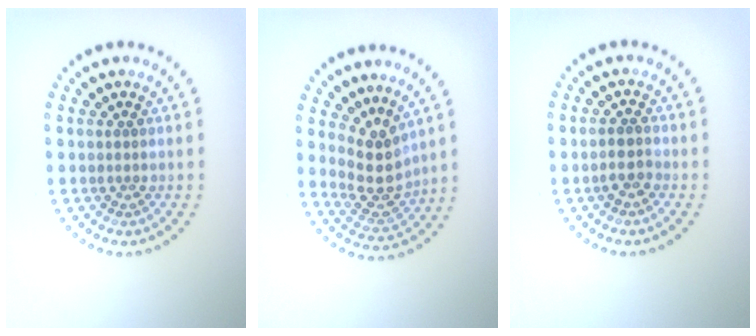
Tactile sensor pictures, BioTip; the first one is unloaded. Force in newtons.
{"total": 3.4, "press": 2.7, "slide": 2.0}
{"total": 1.6, "press": 1.4, "slide": 0.8}